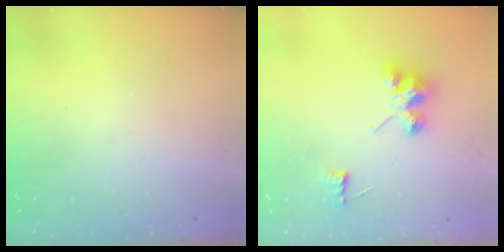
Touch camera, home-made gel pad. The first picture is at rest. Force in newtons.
{"total": 6.8, "press": 6.8, "slide": 0.2}